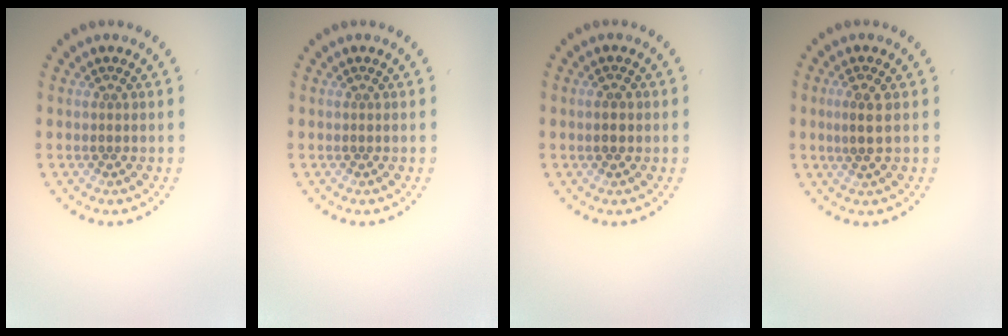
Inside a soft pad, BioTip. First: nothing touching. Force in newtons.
{"total": 0.0}
{"total": 1.8, "press": 1.8, "slide": 0.1}
{"total": 2.0, "press": 1.9, "slide": 0.7}